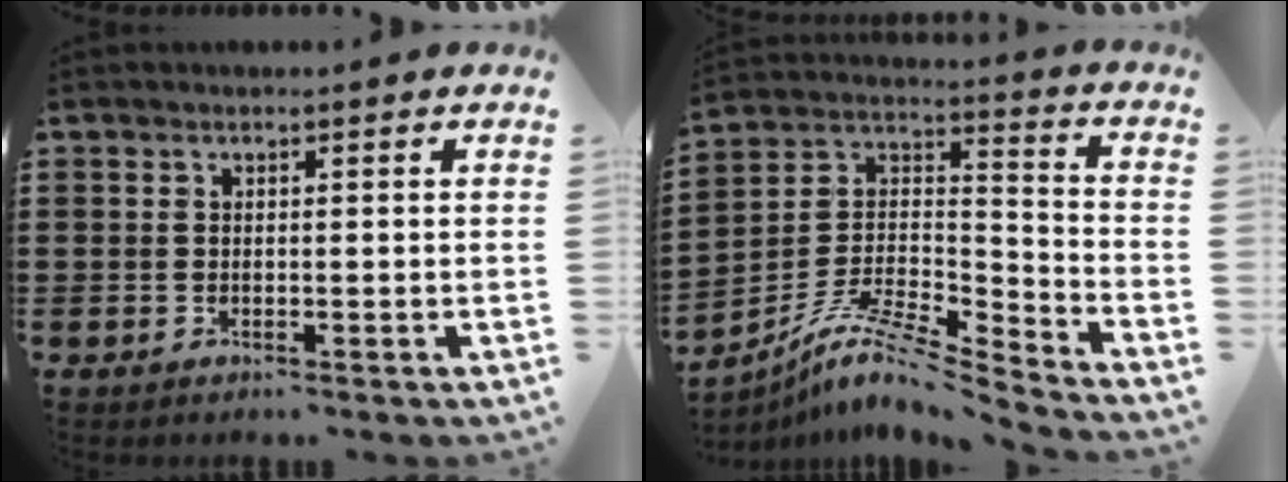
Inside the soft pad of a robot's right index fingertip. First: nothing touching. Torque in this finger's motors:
{"motor_torque": [-0.93, -0.15, -1.05, -0.21]}